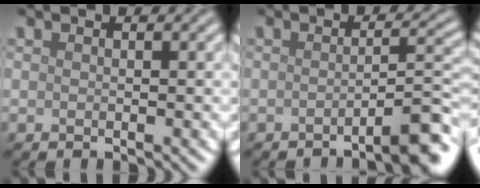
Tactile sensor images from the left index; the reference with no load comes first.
{"total": 4.1, "force": [-2.3, 0.6, 3.4], "torque": [-0.037, 0.014, -0.044]}